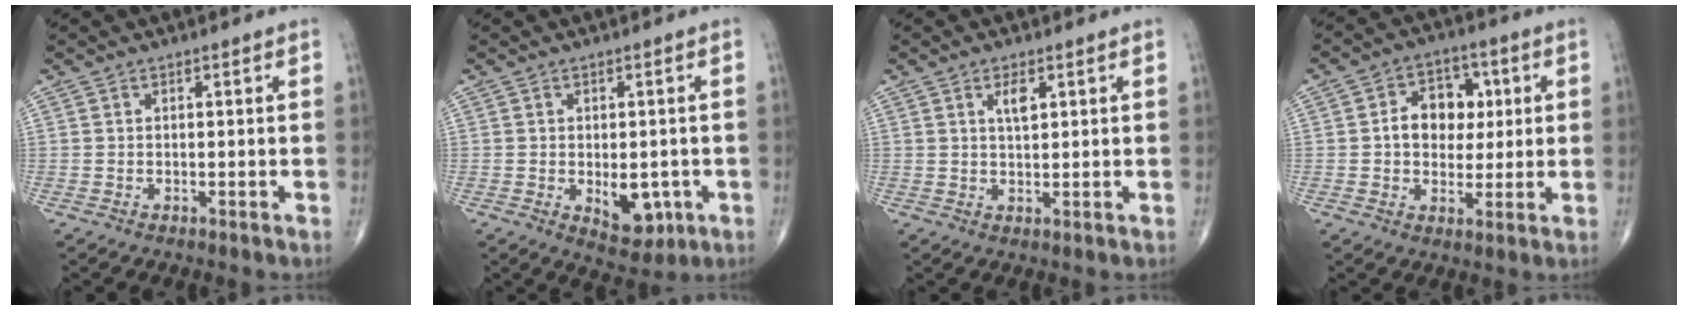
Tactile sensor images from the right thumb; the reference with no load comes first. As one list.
[{"total": 7.1, "force": [-1.7, 4.2, 5.5], "torque": [-0.047, -0.004, -0.011]}, {"total": 3.1, "force": [1.3, 1.2, 2.5], "torque": [-0.040, -0.007, 0.024]}, {"total": 9.8, "force": [1.3, 7.4, 6.2], "torque": [-0.048, 0.011, 0.016]}]